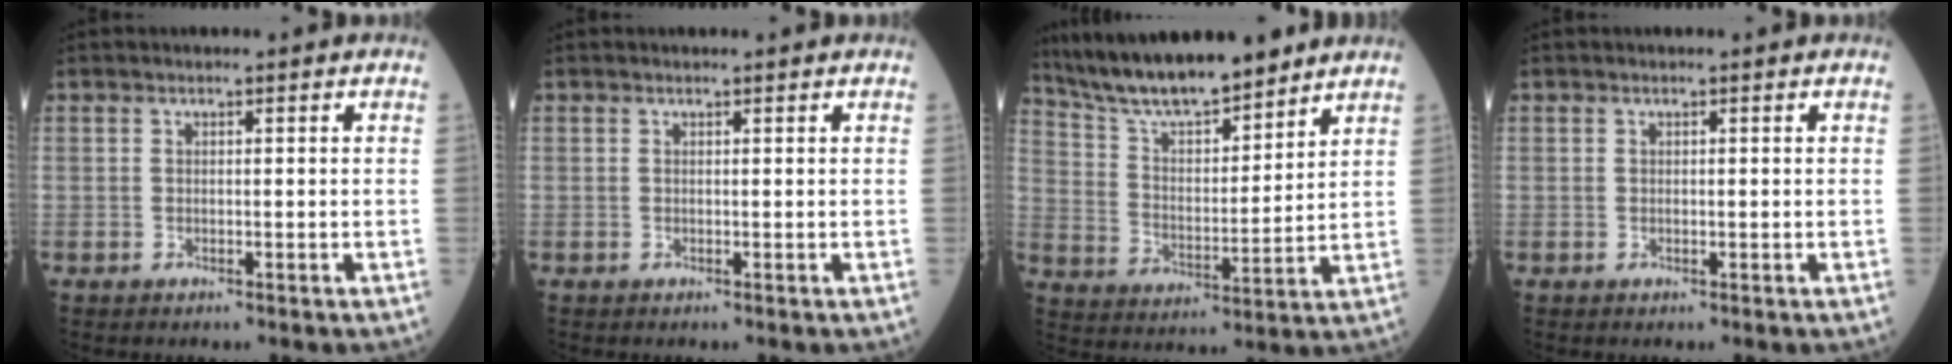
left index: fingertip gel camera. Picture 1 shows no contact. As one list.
[{"total": 0.8, "force": [0.8, 0.0, 0.2], "torque": [-0.011, 0.001, 0.010]}, {"total": 15.8, "force": [13.8, 2.6, 7.2], "torque": [-0.130, 0.009, 0.246]}, {"total": 0.0}]